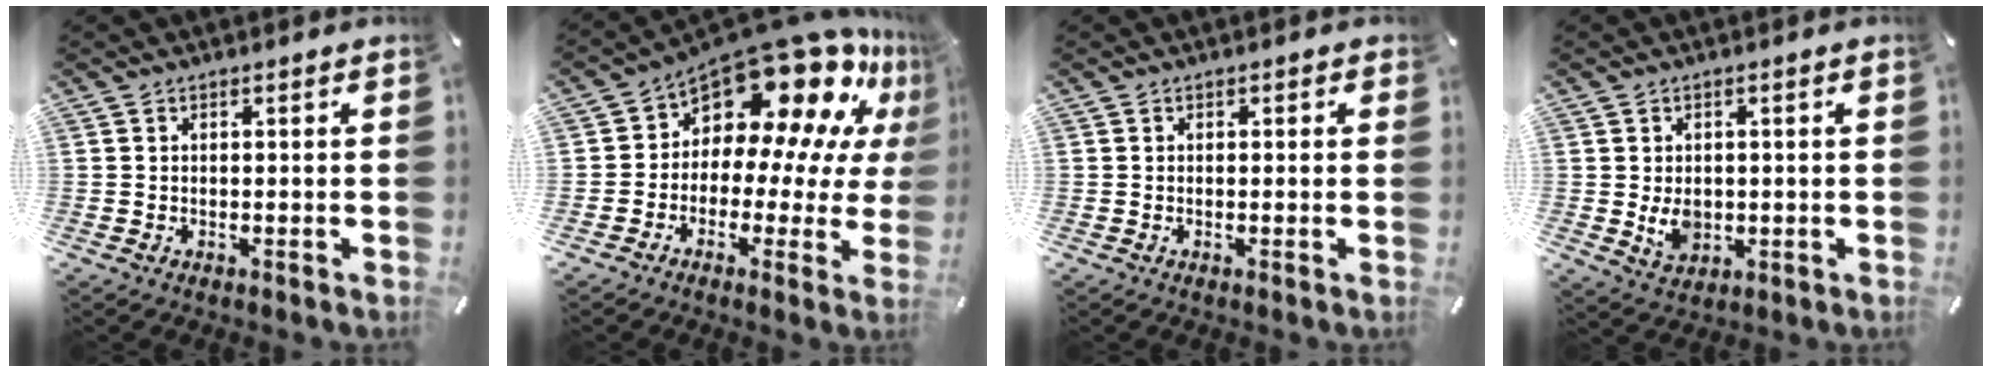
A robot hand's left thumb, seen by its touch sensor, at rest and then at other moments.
{"total": 17.0, "force": [11.3, 8.9, 9.1], "torque": [-0.141, -0.104, 0.194]}
{"total": 0.5, "force": [-0.1, 0.5, 0.1], "torque": [0.007, 0.001, -0.005]}
{"total": 5.1, "force": [-0.4, 4.1, 3.0], "torque": [-0.050, -0.003, -0.008]}